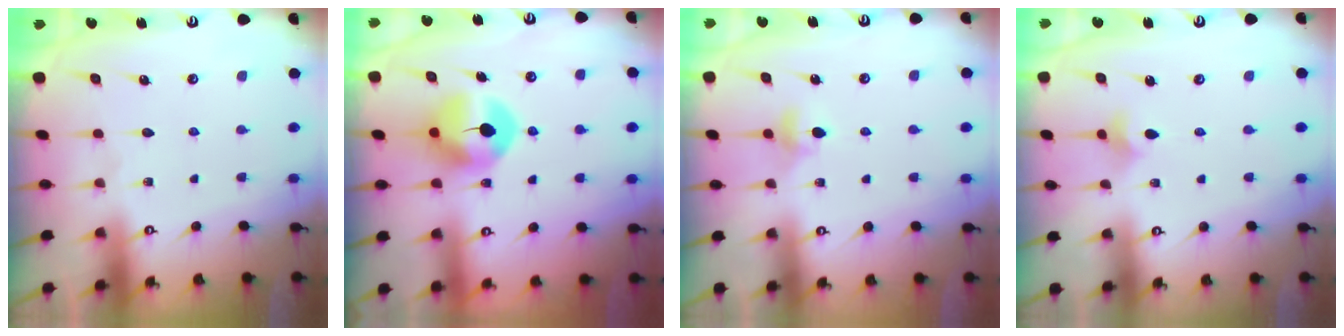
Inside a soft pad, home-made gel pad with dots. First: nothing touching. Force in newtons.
{"total": 7.4, "press": 7.3, "slide": 1.1}
{"total": 4.9, "press": 4.8, "slide": 0.9}
{"total": 2.9, "press": 2.8, "slide": 0.7}